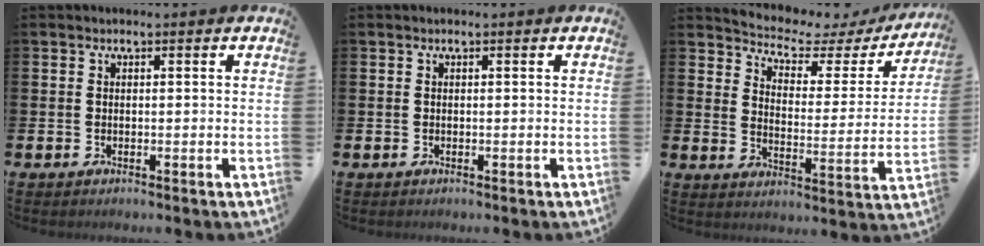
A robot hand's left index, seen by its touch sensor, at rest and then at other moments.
{"total": 0.0}
{"total": 4.1, "force": [3.6, 1.6, 1.1], "torque": [-0.052, -0.029, 0.052]}